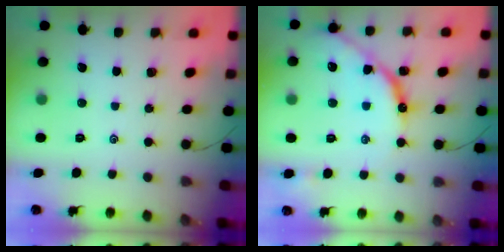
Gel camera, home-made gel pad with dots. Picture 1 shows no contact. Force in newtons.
{"total": 13.0, "press": 12.9, "slide": 0.9}